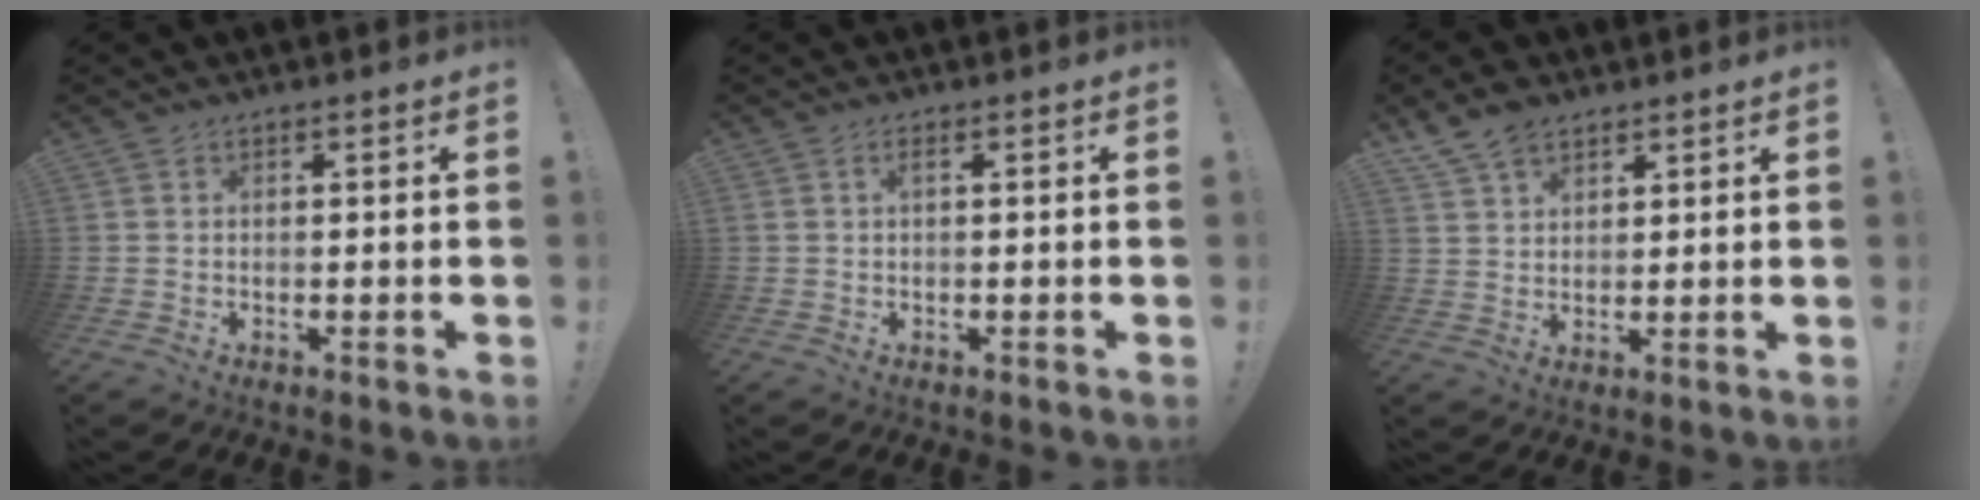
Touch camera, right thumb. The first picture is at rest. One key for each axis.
{"total": 1.1, "fx": 0.3, "fy": 0.3, "fz": 1.1, "tx": -0.023, "ty": 0.002, "tz": 0.005}
{"total": 7.3, "fx": 5.4, "fy": 3.9, "fz": 3.0, "tx": -0.053, "ty": -0.023, "tz": 0.104}